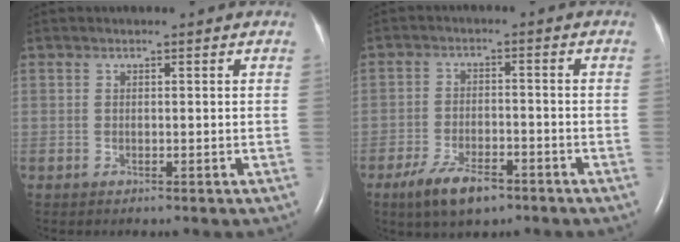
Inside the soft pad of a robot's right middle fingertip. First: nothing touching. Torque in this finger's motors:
{"motor_torque": [0.60, -0.53, 0.22, 0.04]}